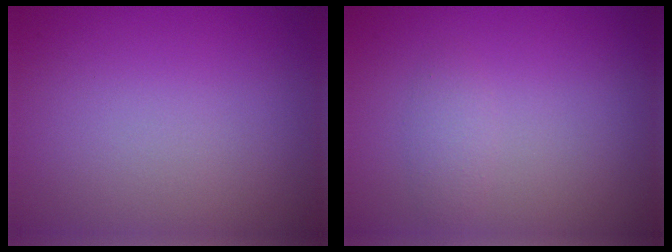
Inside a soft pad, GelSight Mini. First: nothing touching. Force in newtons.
{"total": 1.1, "press": 1.1, "slide": 0.0}